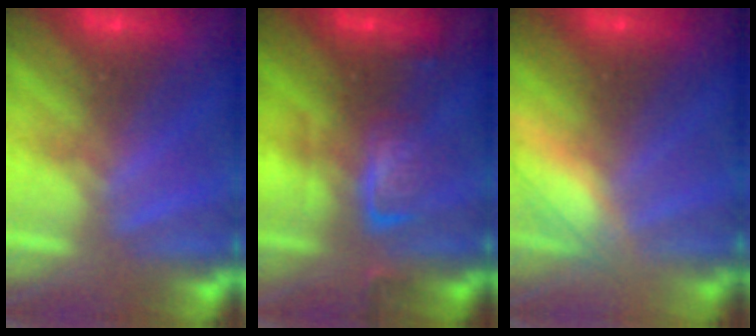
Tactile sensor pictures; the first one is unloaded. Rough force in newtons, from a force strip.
{"total": 2.7}
{"total": 2.9}